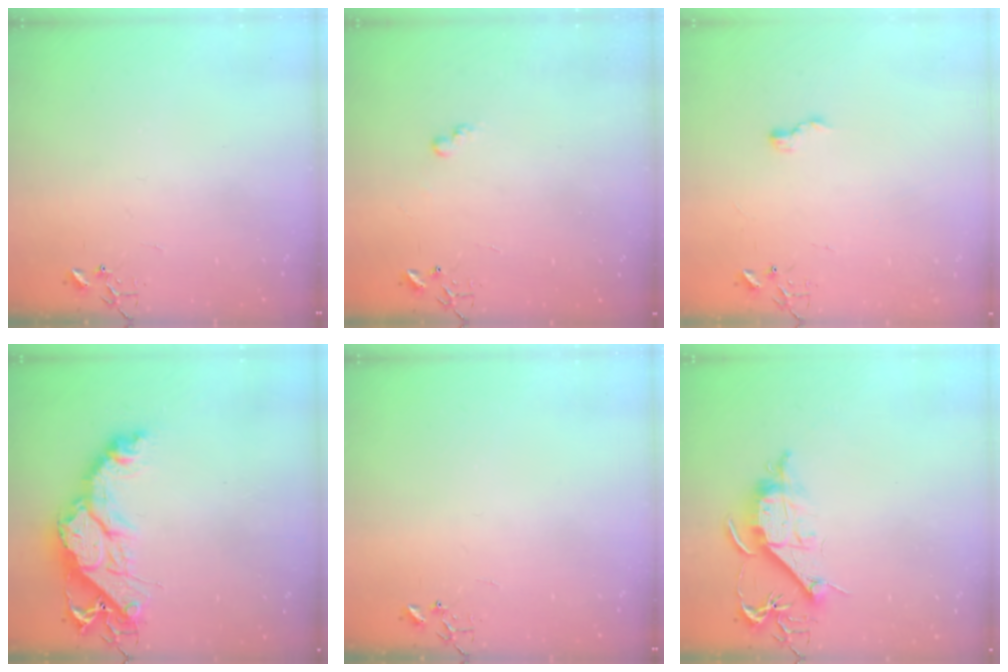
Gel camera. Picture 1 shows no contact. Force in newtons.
{"total": 5.1, "press": 5.1, "slide": 0.4}
{"total": 6.1, "press": 6.0, "slide": 0.7}
{"total": 17.4, "press": 17.4, "slide": 0.8}
{"total": 0.0}
{"total": 11.1, "press": 11.1, "slide": 0.9}